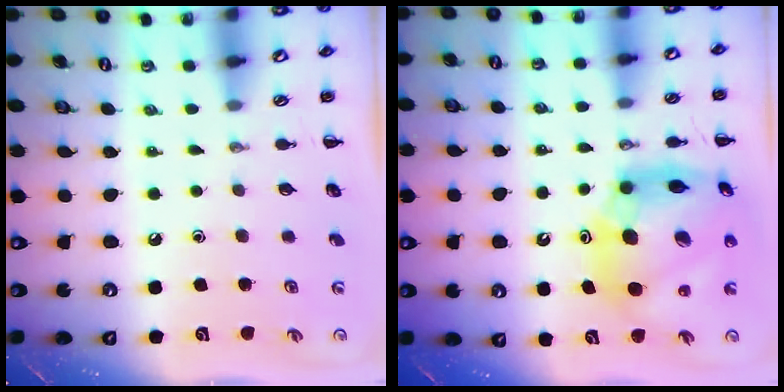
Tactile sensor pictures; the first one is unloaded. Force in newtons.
{"total": 16.2, "press": 15.6, "slide": 4.5}